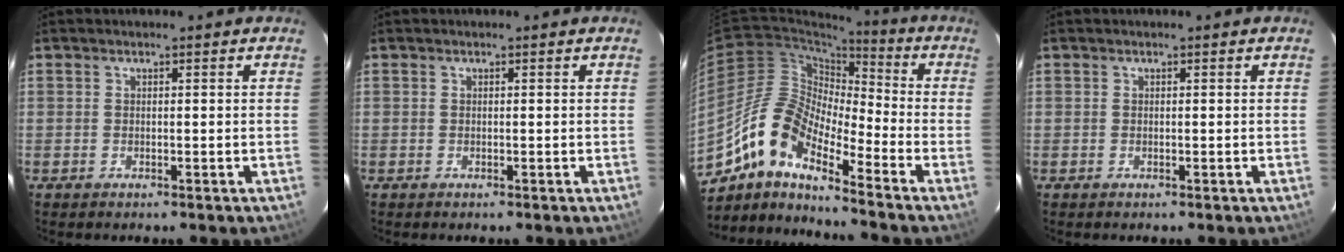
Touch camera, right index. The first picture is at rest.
{"total": 0.0}
{"total": 14.0, "force": [-10.2, 4.3, 8.6], "torque": [-0.149, 0.003, -0.209]}
{"total": 0.0}